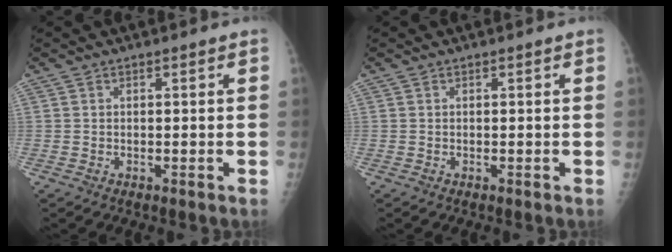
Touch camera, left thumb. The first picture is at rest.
{"total": 0.0}